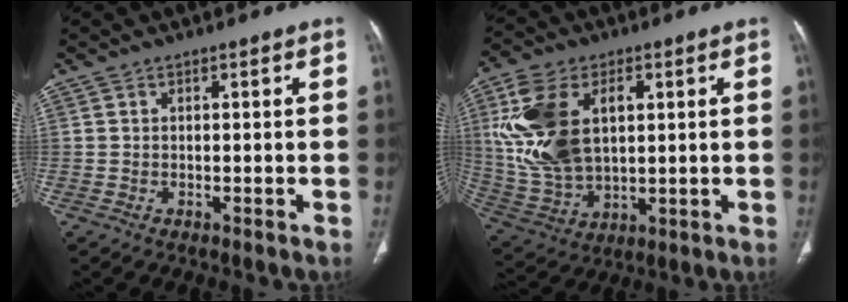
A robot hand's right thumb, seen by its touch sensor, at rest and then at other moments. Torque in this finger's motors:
{"motor_torque": [1.95, 3.04, 0.84, -0.34, 0.65]}